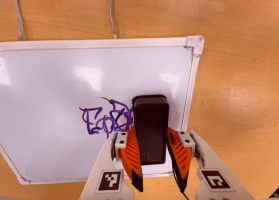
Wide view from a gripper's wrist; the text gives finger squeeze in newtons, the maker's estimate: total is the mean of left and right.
{"total": 12.8, "left": 13.1, "right": 12.5}